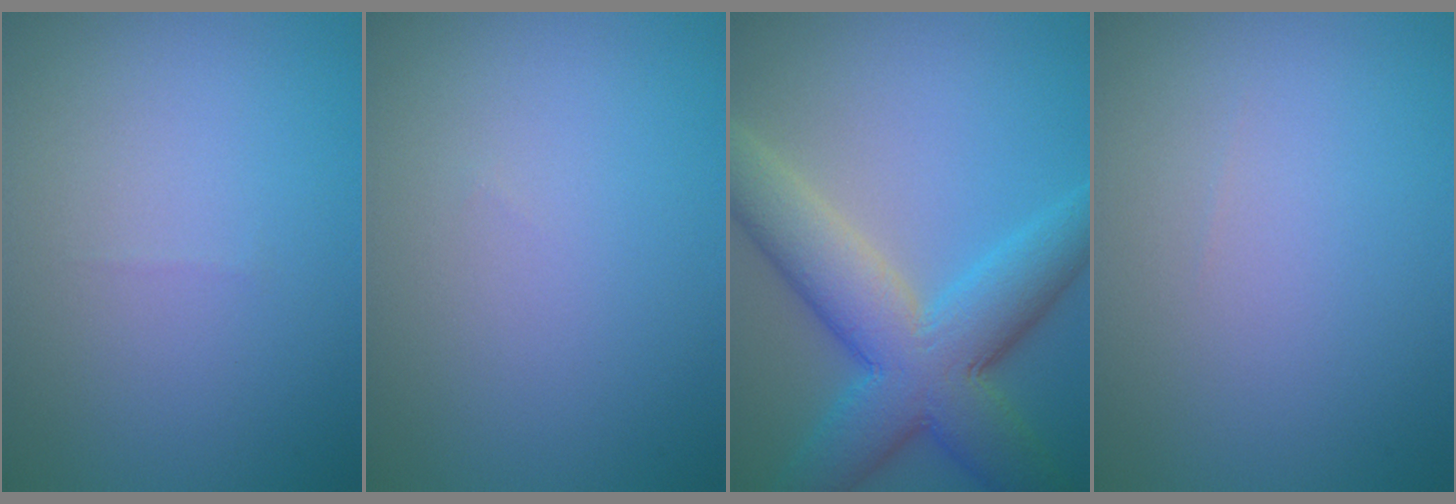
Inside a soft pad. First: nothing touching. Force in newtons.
{"total": 0.0}
{"total": 9.8, "press": 9.7, "slide": 0.6}
{"total": 0.0}